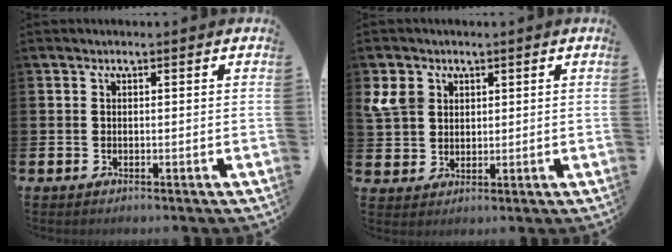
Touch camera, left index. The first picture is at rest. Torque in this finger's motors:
{"motor_torque": [0.01, -0.10, -0.27, -0.16]}